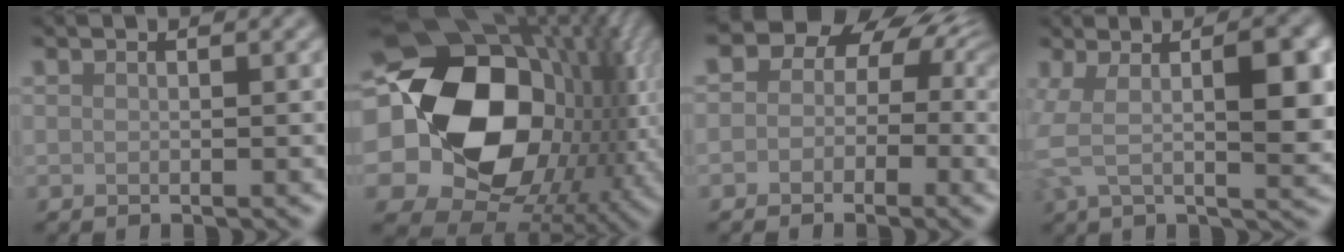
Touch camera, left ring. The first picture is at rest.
{"total": 20.9, "force": [0.7, 16.3, 13.1], "torque": [-0.261, -0.023, 0.045]}
{"total": 6.8, "force": [1.4, 5.5, 3.7], "torque": [-0.013, 0.019, -0.021]}
{"total": 7.5, "force": [0.6, 2.5, 7.0], "torque": [-0.123, 0.003, 0.006]}